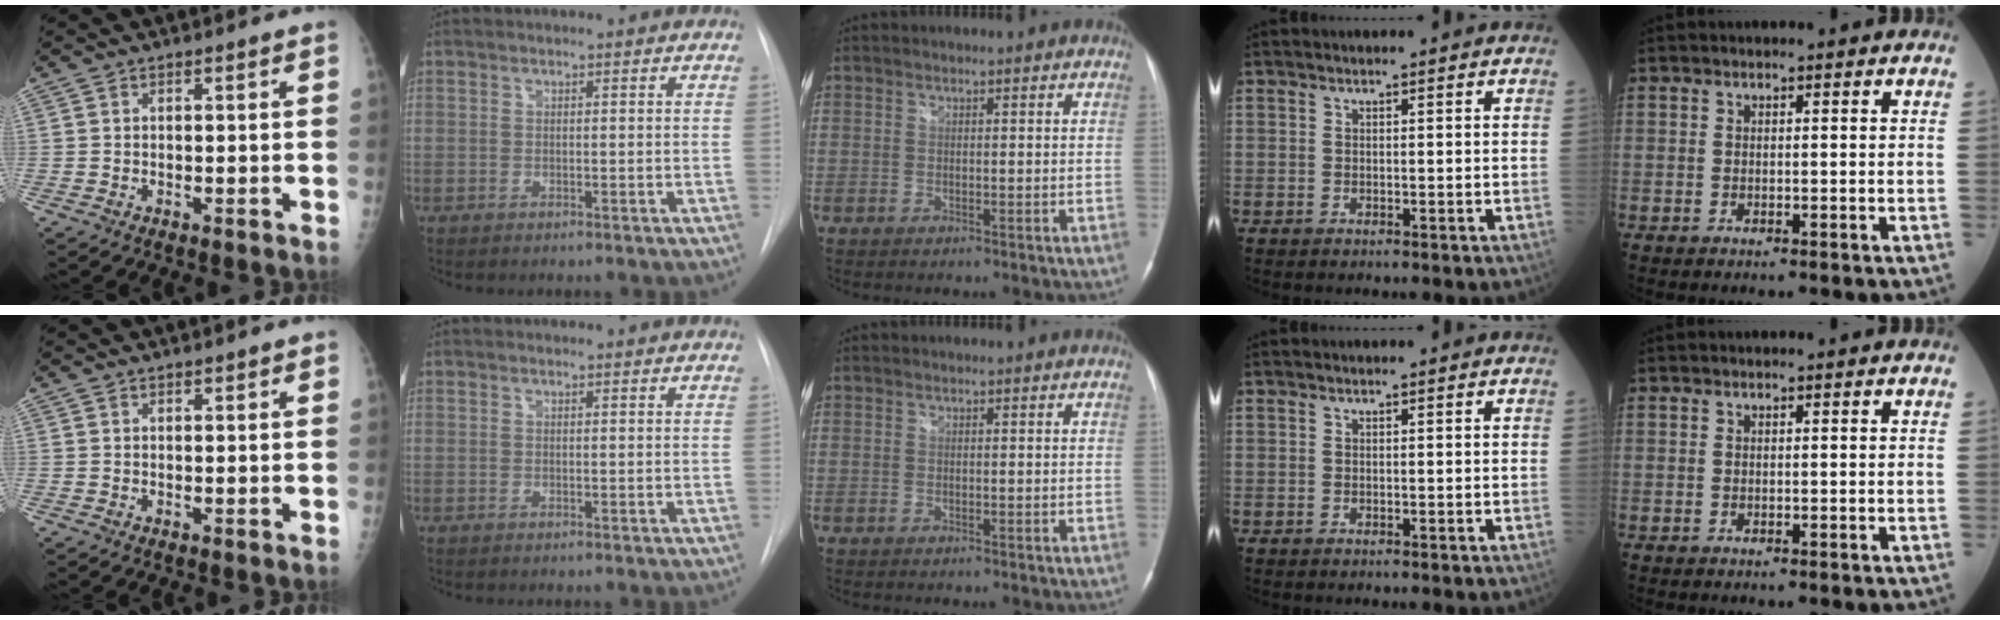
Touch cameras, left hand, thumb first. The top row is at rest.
{"thumb": {"total": 0.9, "force": [0.6, 0.3, 0.6], "torque": [-0.004, -0.001, 0.008]}, "index": {"total": 2.0, "force": [1.9, 0.4, 0.3], "torque": [-0.014, 0.011, 0.018]}}